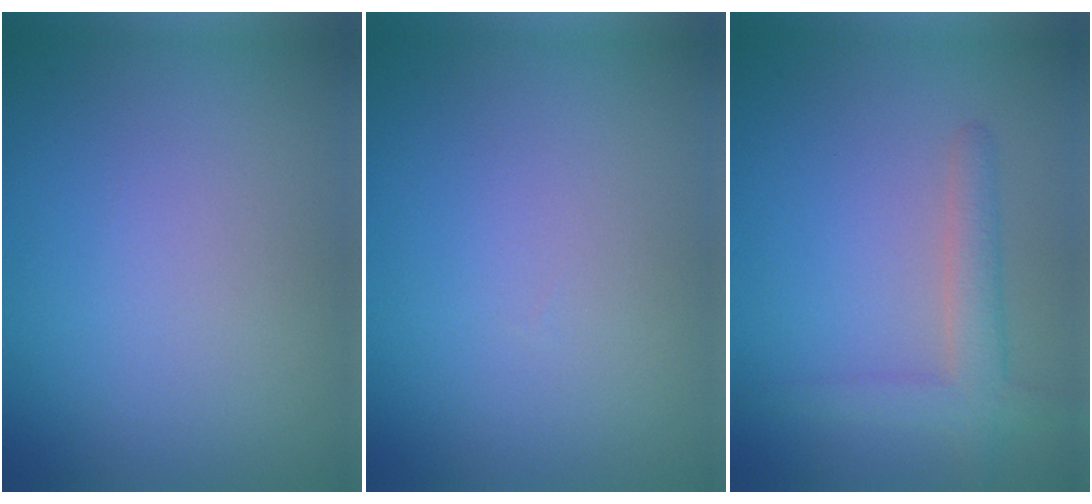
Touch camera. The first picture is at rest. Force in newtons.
{"total": 0.0}
{"total": 2.9, "press": 2.9, "slide": 0.2}